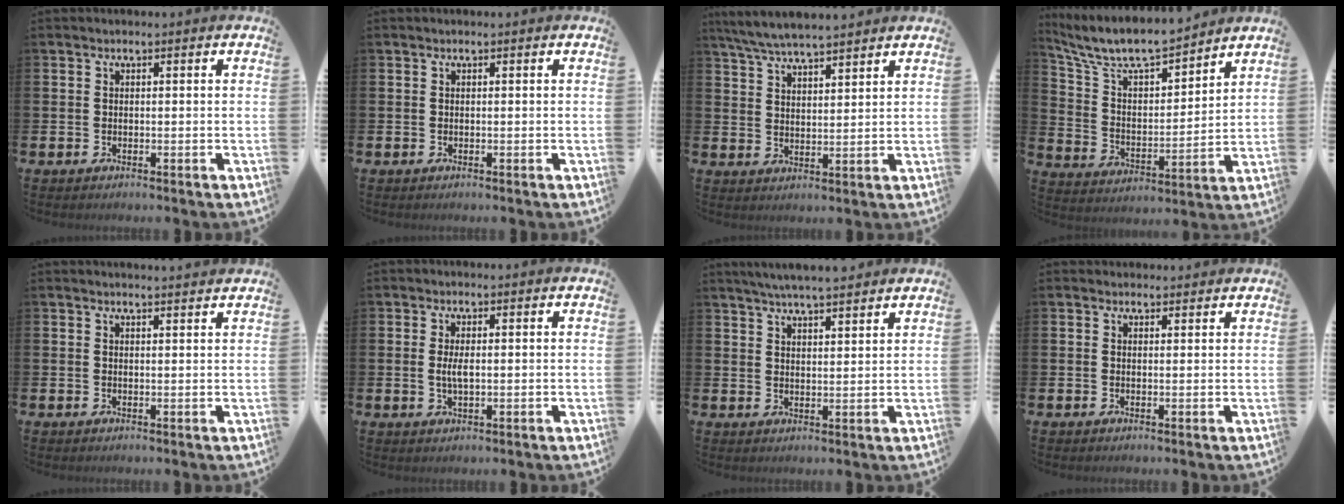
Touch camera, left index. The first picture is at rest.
{"total": 0.0}
{"total": 5.8, "force": [5.6, 0.3, 1.3], "torque": [-0.045, -0.023, 0.103]}
{"total": 8.7, "force": [8.1, 1.8, 2.6], "torque": [-0.092, -0.059, 0.142]}
{"total": 1.5, "force": [1.5, -0.1, 0.0], "torque": [0.008, -0.009, 0.026]}
{"total": 2.6, "force": [0.1, 1.0, 2.4], "torque": [-0.044, 0.003, -0.001]}
{"total": 5.1, "force": [4.9, 0.1, 1.2], "torque": [-0.029, -0.017, 0.088]}
{"total": 1.3, "force": [1.2, 0.5, -0.1], "torque": [0.021, -0.005, 0.018]}